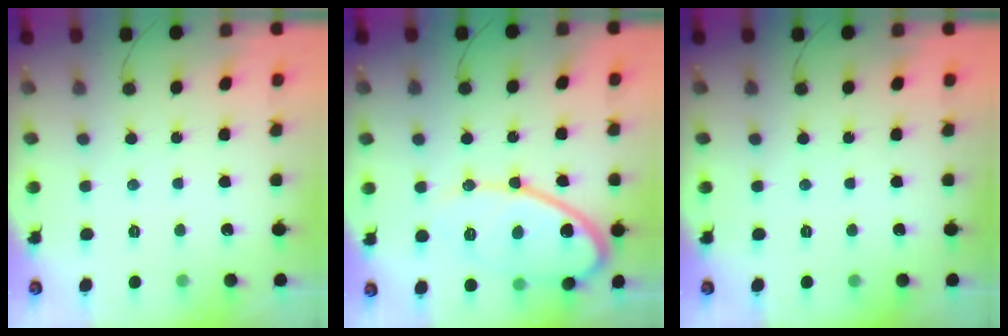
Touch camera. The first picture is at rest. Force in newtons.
{"total": 14.8, "press": 14.8, "slide": 1.3}
{"total": 0.0}